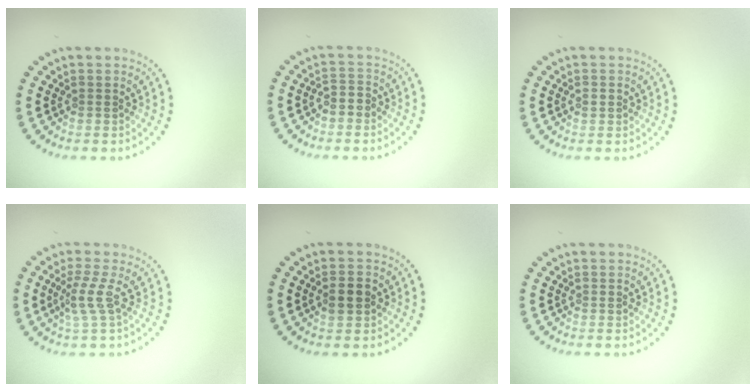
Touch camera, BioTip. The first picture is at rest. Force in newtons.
{"total": 1.5, "press": 1.3, "slide": 0.9}
{"total": 0.8, "press": 0.8, "slide": 0.1}
{"total": 2.2, "press": 1.4, "slide": 1.6}
{"total": 2.1, "press": 2.1, "slide": 0.0}
{"total": 0.0}